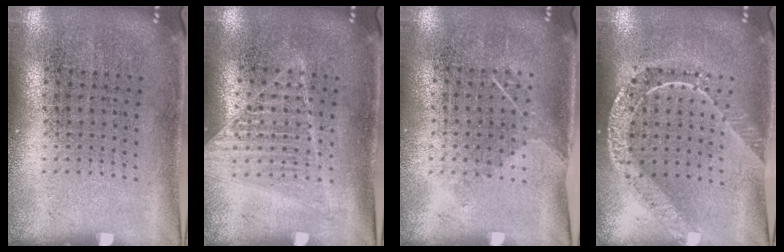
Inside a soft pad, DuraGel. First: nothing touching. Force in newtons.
{"total": 1.1, "press": 1.1, "slide": 0.2}
{"total": 1.2, "press": 0.9, "slide": 0.8}
{"total": 1.7, "press": 1.5, "slide": 0.8}